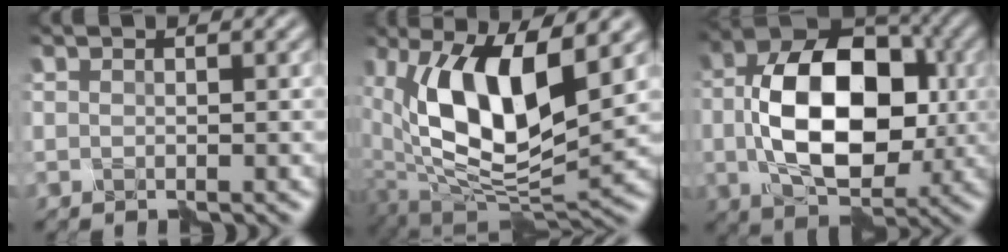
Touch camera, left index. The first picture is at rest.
{"total": 12.4, "force": [3.1, 5.6, 10.6], "torque": [-0.182, -0.012, 0.056]}
{"total": 12.4, "force": [0.1, 8.1, 9.4], "torque": [-0.158, 0.002, 0.000]}